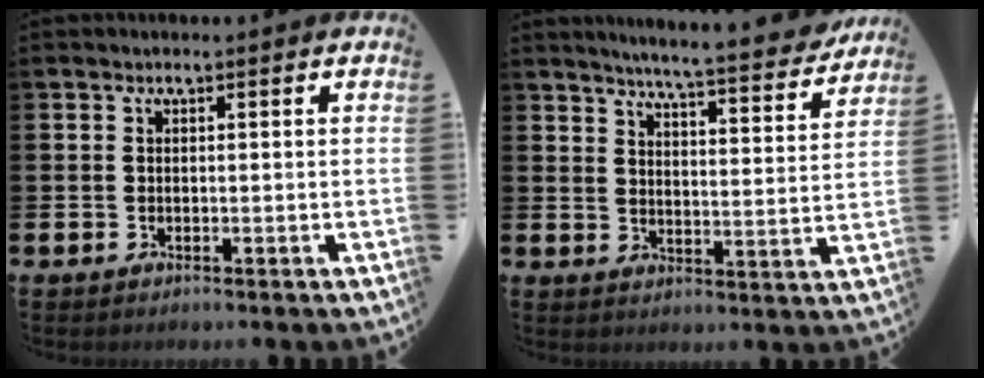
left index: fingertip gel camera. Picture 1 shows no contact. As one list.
[{"total": 6.1, "force": [5.9, -0.1, 1.8], "torque": [-0.045, -0.046, 0.097]}]